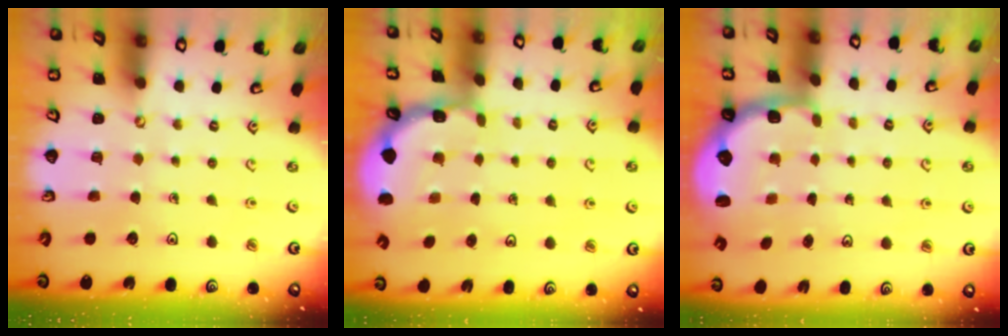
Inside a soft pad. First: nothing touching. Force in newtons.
{"total": 1.3, "press": 1.3, "slide": 0.1}
{"total": 2.6, "press": 2.0, "slide": 1.7}